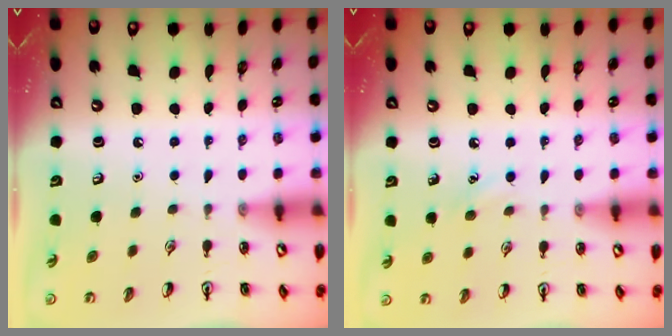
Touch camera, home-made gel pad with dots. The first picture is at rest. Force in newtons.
{"total": 5.1, "press": 4.8, "slide": 1.6}